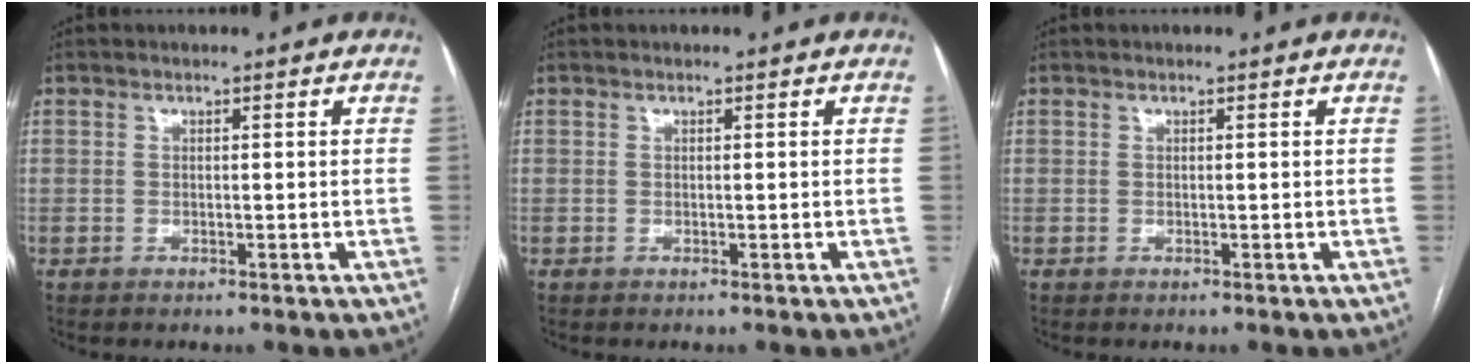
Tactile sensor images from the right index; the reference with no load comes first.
{"total": 0.0}
{"total": 0.0}